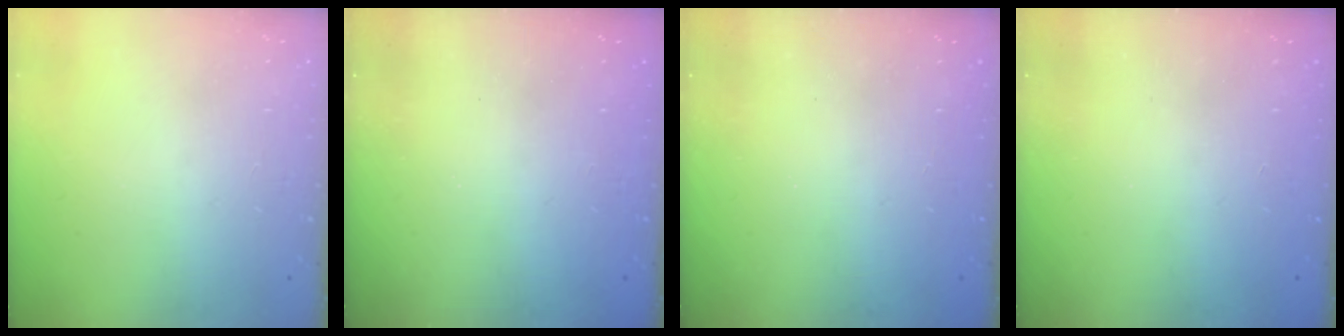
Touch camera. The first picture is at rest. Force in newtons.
{"total": 2.5, "press": 2.4, "slide": 0.8}
{"total": 2.3, "press": 2.2, "slide": 0.8}
{"total": 2.3, "press": 2.2, "slide": 0.7}